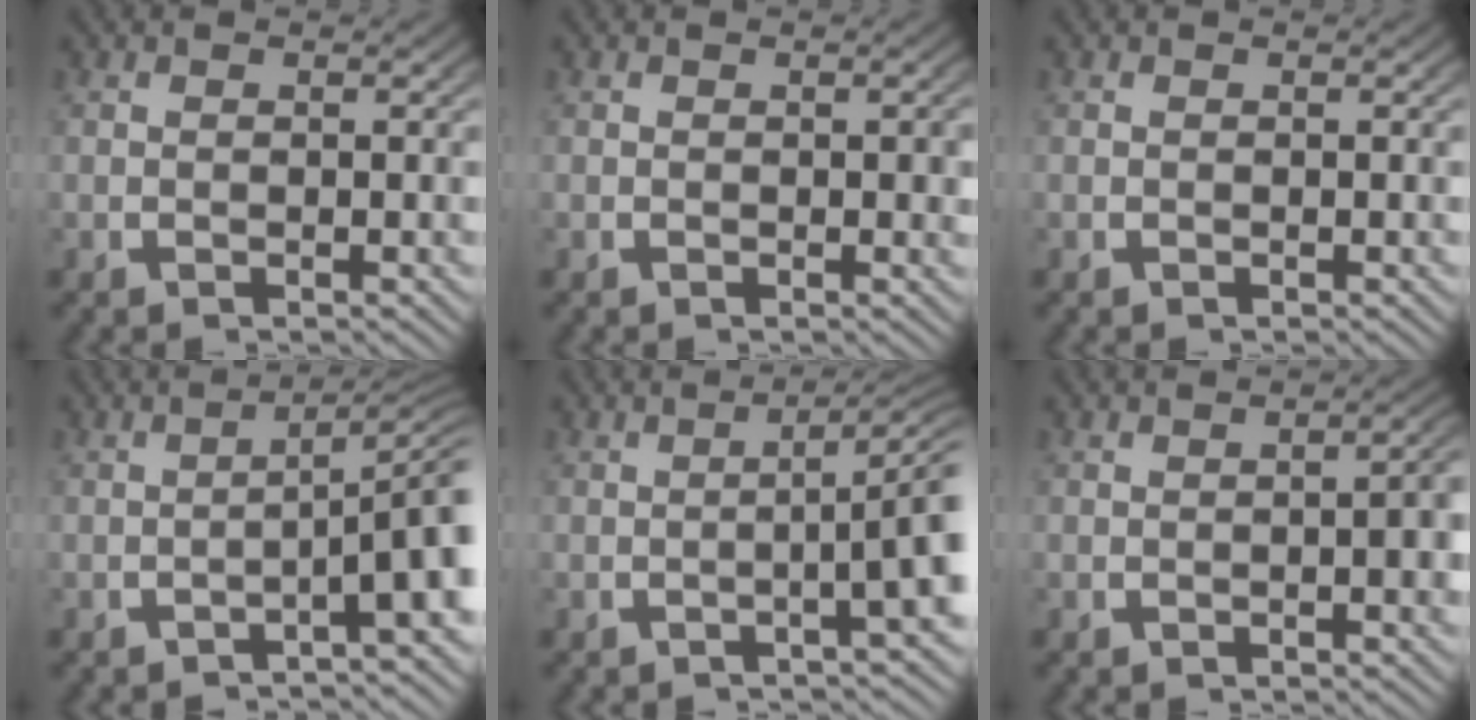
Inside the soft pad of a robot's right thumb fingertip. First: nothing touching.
{"total": 0.8, "force": [0.0, 0.4, 0.7], "torque": [-0.008, -0.005, 0.001]}
{"total": 0.0}
{"total": 5.5, "force": [-2.1, 1.5, 4.9], "torque": [-0.075, -0.005, -0.026]}
{"total": 4.0, "force": [-0.2, 0.6, 3.9], "torque": [-0.059, 0.009, -0.008]}
{"total": 2.7, "force": [-0.6, 0.6, 2.5], "torque": [-0.028, 0.002, -0.008]}